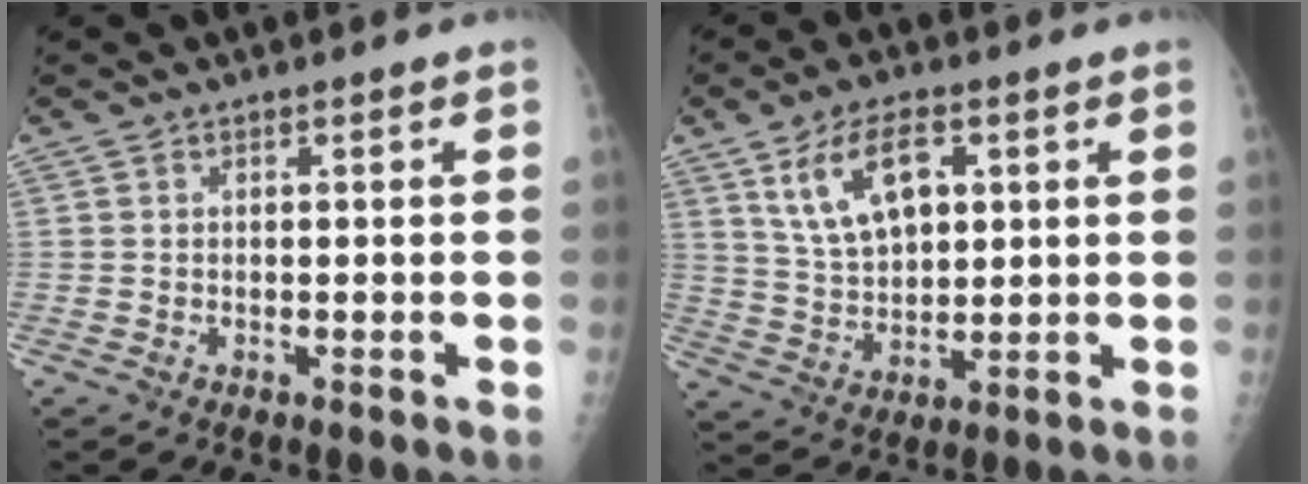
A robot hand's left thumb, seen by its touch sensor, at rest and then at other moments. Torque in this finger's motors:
{"motor_torque": [0.13, 0.32, 1.14, -0.45, 0.25]}